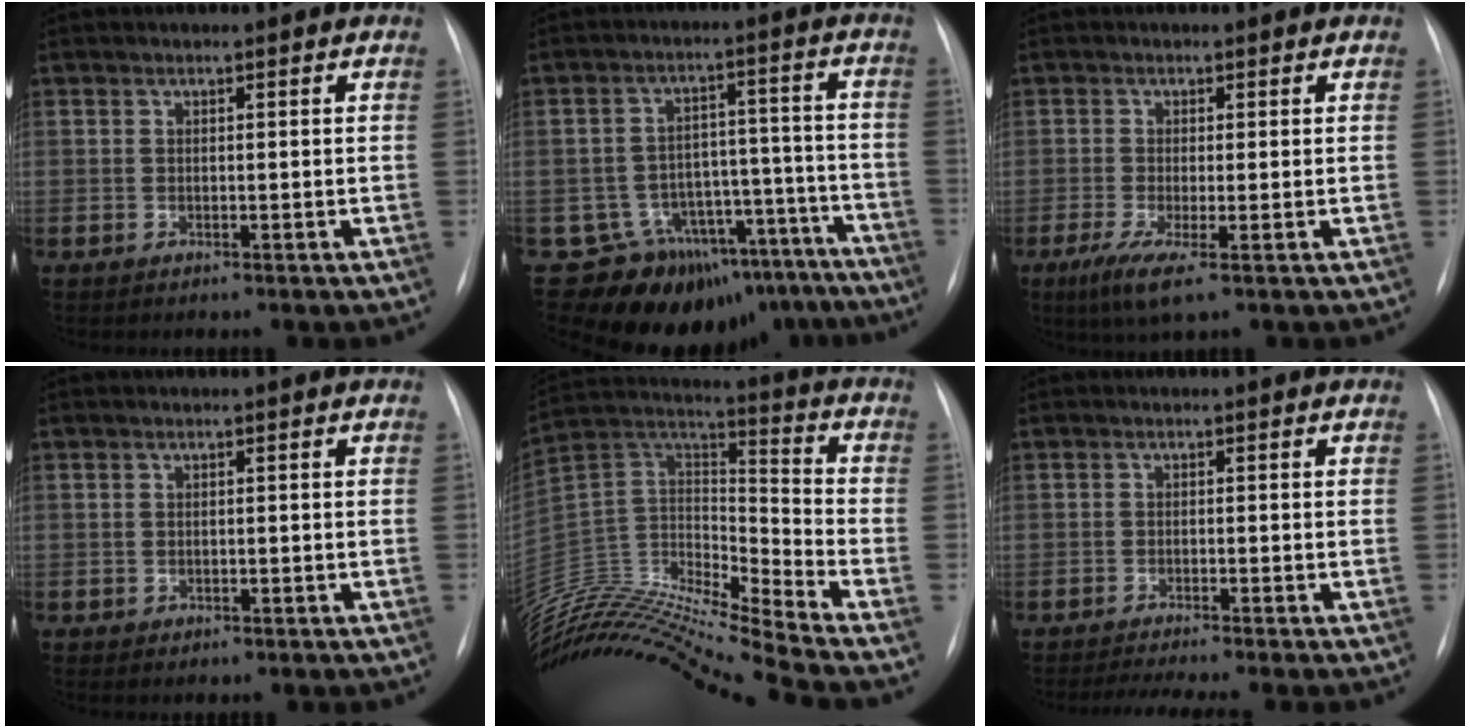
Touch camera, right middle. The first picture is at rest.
{"total": 18.2, "force": [-15.7, 9.0, 2.0], "torque": [-0.013, 0.075, -0.197]}
{"total": 4.5, "force": [-2.1, 0.4, 4.0], "torque": [-0.079, -0.017, -0.038]}
{"total": 0.8, "force": [-0.3, 0.6, 0.3], "torque": [-0.006, 0.001, -0.001]}
{"total": 23.7, "force": [-22.3, -1.6, 7.8], "torque": [-0.160, 0.017, -0.388]}
{"total": 5.3, "force": [-4.5, -0.6, 2.8], "torque": [-0.040, -0.008, -0.070]}